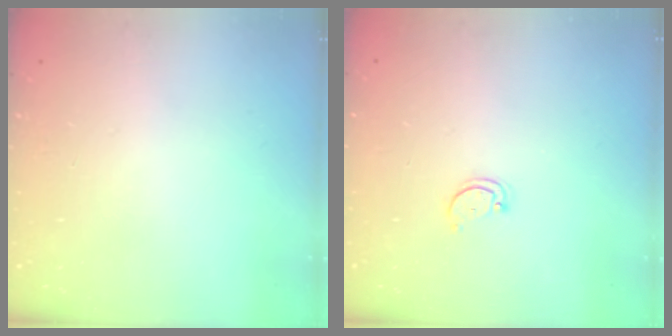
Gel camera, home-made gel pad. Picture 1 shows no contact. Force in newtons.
{"total": 2.8, "press": 2.7, "slide": 0.3}